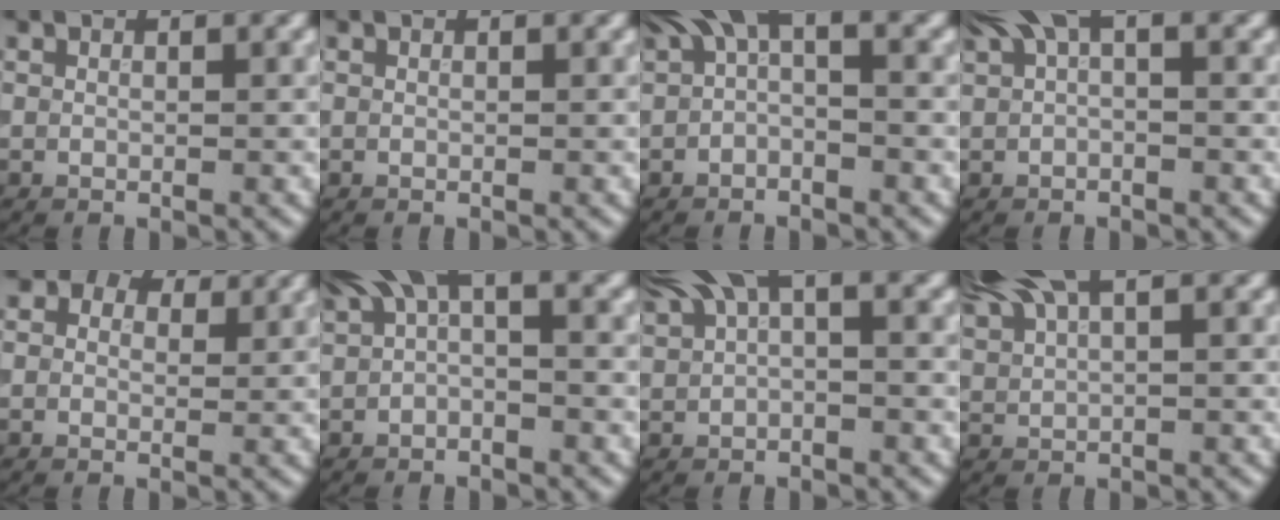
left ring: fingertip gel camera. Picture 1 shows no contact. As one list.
[{"total": 0.0}, {"total": 3.8, "force": [0.9, 1.7, 3.3], "torque": [-0.048, 0.014, 0.006]}, {"total": 3.5, "force": [1.7, 1.1, 2.8], "torque": [-0.049, 0.007, 0.025]}, {"total": 4.0, "force": [2.3, 2.6, 2.0], "torque": [-0.021, 0.005, 0.011]}, {"total": 4.1, "force": [1.6, 1.7, 3.4], "torque": [-0.055, 0.011, 0.021]}, {"total": 4.5, "force": [2.5, 1.5, 3.4], "torque": [-0.062, 0.012, 0.041]}, {"total": 5.6, "force": [3.9, 1.5, 3.7], "torque": [-0.072, 0.014, 0.069]}]